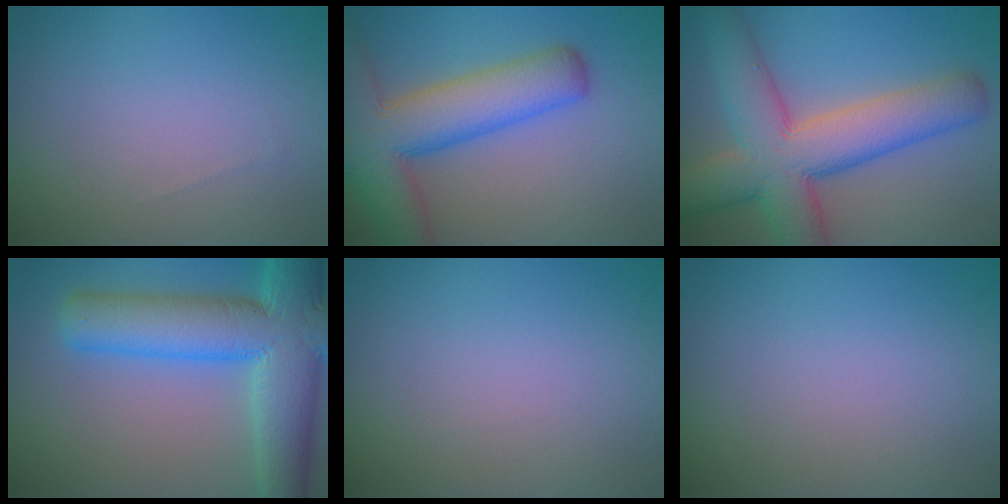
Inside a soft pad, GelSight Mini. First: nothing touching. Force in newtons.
{"total": 10.0, "press": 10.0, "slide": 0.6}
{"total": 10.3, "press": 10.3, "slide": 0.4}
{"total": 11.8, "press": 11.8, "slide": 0.4}
{"total": 0.0}
{"total": 0.0}